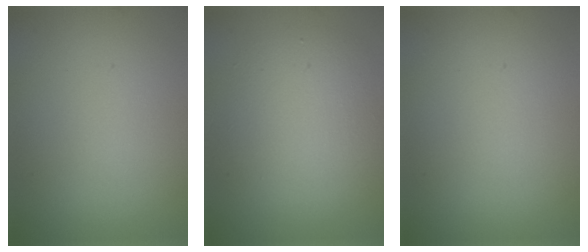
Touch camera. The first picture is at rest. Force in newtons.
{"total": 4.8, "press": 4.8, "slide": 0.2}
{"total": 0.0}